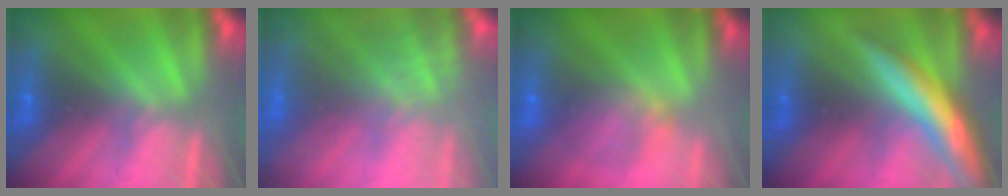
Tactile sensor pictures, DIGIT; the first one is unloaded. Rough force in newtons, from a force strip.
{"total": 8.7}
{"total": 6.9}
{"total": 7.8}